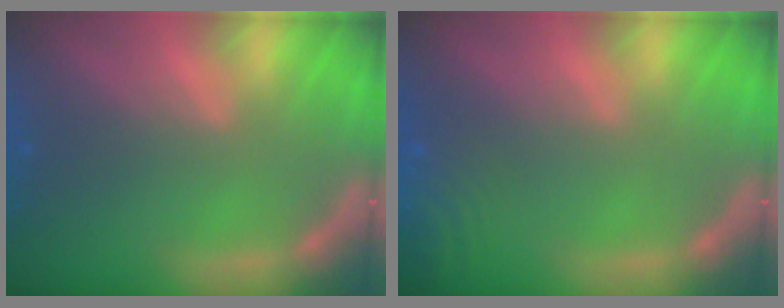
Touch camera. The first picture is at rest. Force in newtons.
{"total": 6.1}